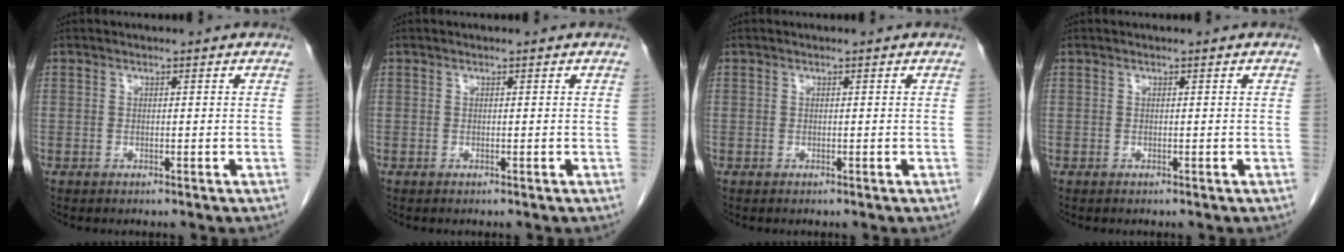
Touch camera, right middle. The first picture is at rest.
{"total": 0.0}
{"total": 0.0}
{"total": 0.0}